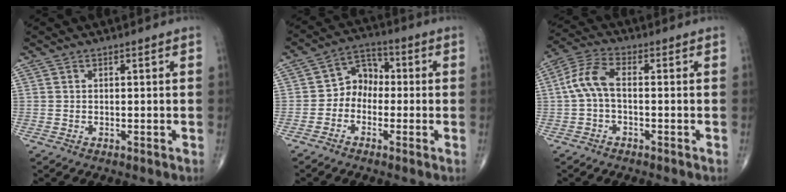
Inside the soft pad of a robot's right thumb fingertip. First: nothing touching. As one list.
[{"total": 6.1, "force": [-1.3, 4.9, 3.5], "torque": [-0.028, 0.030, -0.042]}, {"total": 6.5, "force": [-0.5, 3.3, 5.6], "torque": [-0.125, 0.023, -0.018]}]